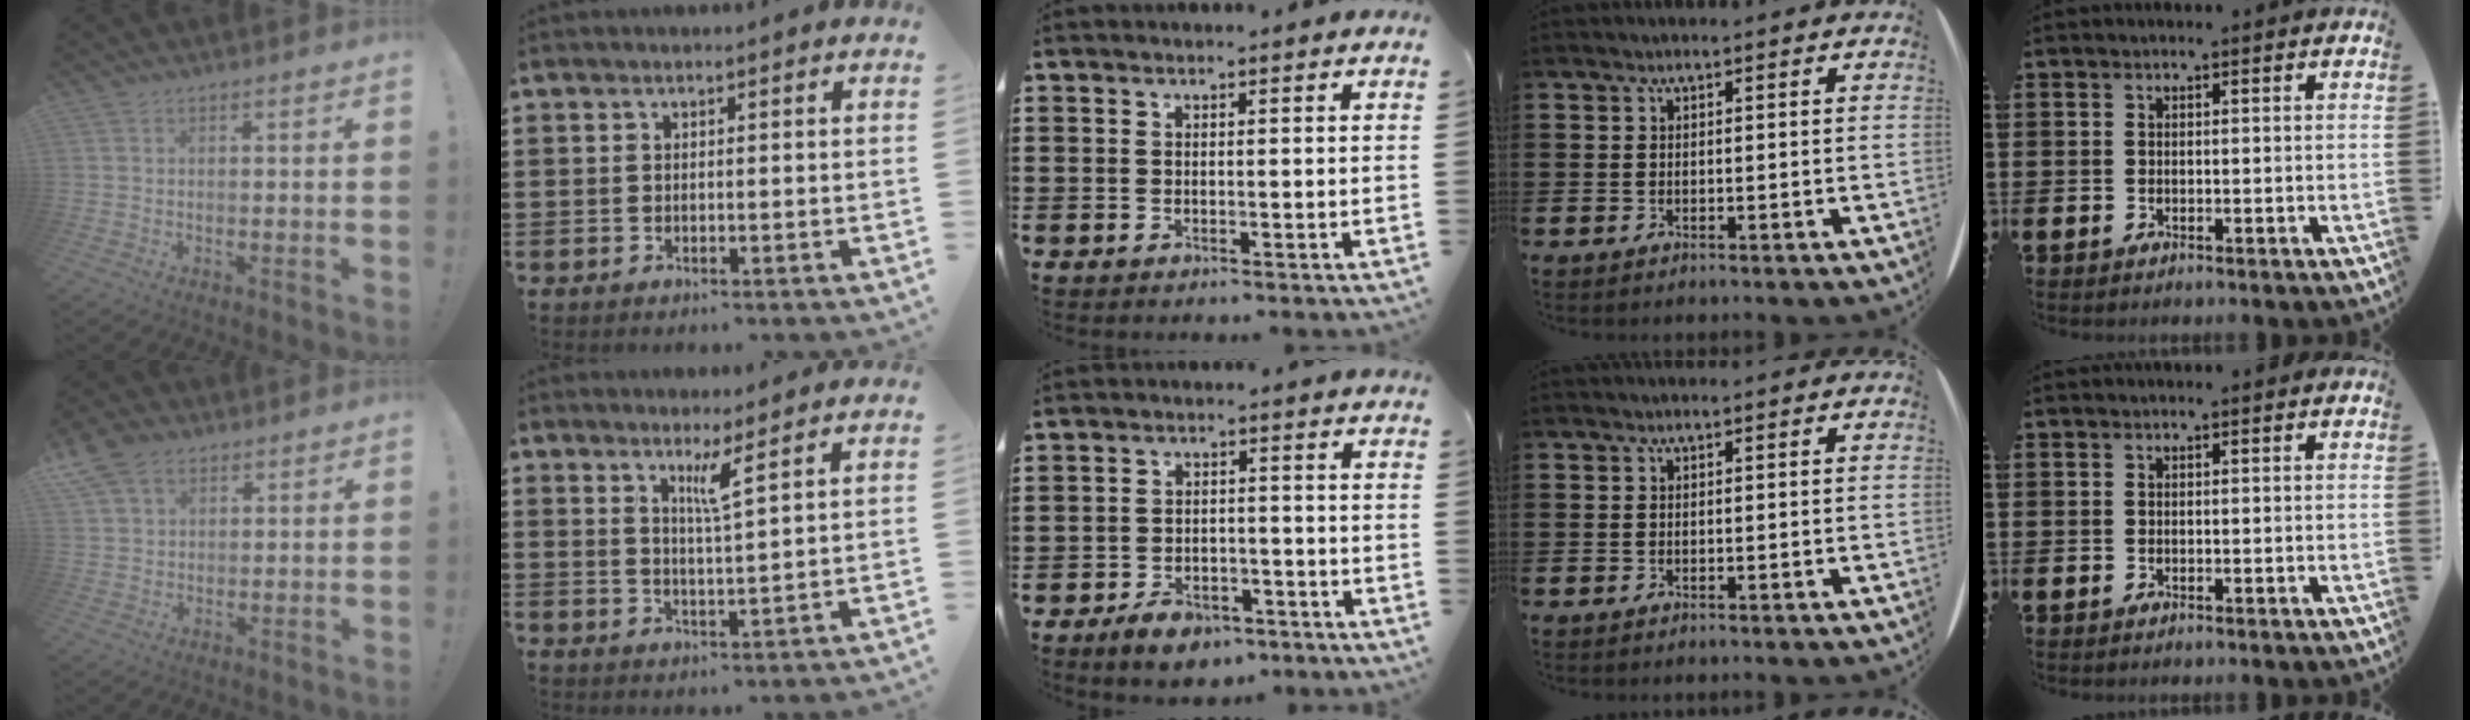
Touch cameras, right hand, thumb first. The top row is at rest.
{"thumb": {"total": 8.5, "force": [4.9, 5.8, 3.8], "torque": [-0.062, -0.013, 0.098]}, "index": {"total": 3.5, "force": [2.4, -0.5, 2.6], "torque": [-0.049, -0.008, 0.039]}, "middle": {"total": 4.3, "force": [-3.6, 1.9, 1.4], "torque": [-0.031, 0.011, -0.072]}}